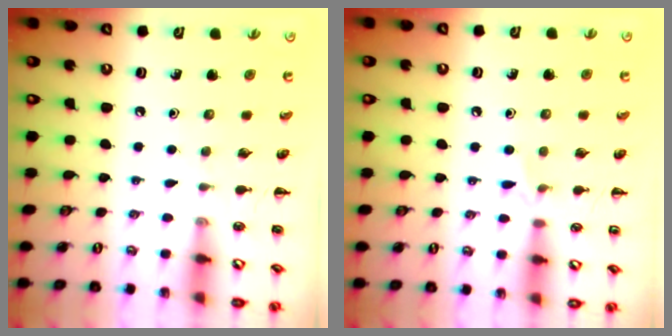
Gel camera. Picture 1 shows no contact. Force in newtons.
{"total": 4.1, "press": 3.9, "slide": 1.3}